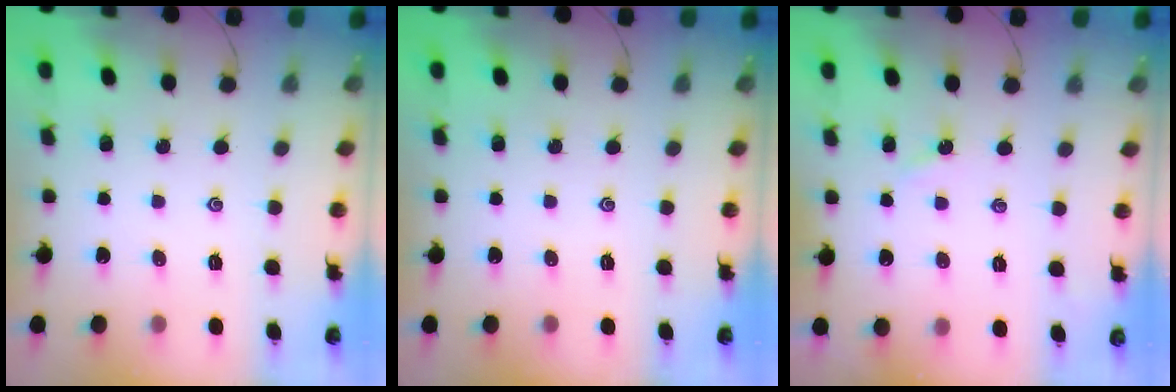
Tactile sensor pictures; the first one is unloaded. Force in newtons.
{"total": 0.0}
{"total": 1.5, "press": 1.5, "slide": 0.3}